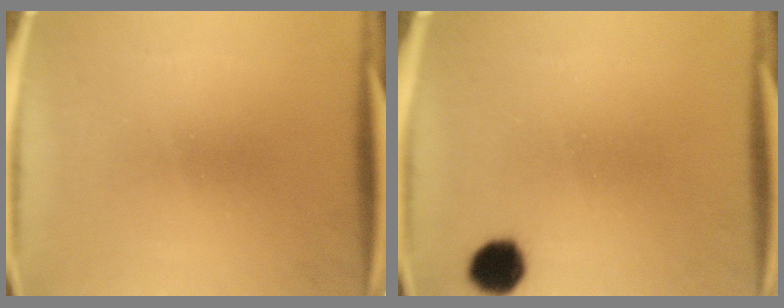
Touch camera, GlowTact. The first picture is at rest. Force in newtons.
{"total": 5.7}